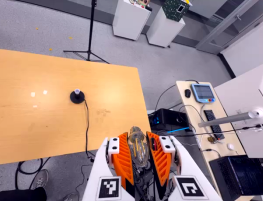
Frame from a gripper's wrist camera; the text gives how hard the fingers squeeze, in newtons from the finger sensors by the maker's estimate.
{"total": 21.7, "left": 24.3, "right": 19.1}